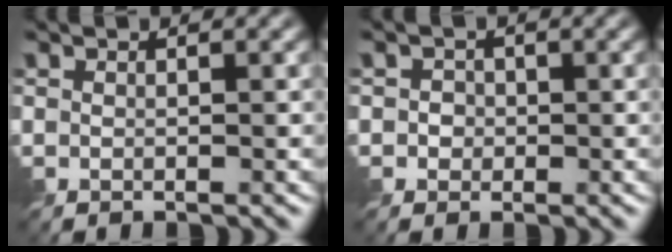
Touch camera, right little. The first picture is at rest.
{"total": 1.6, "force": [-0.1, 1.5, 0.5], "torque": [-0.001, 0.004, -0.003]}